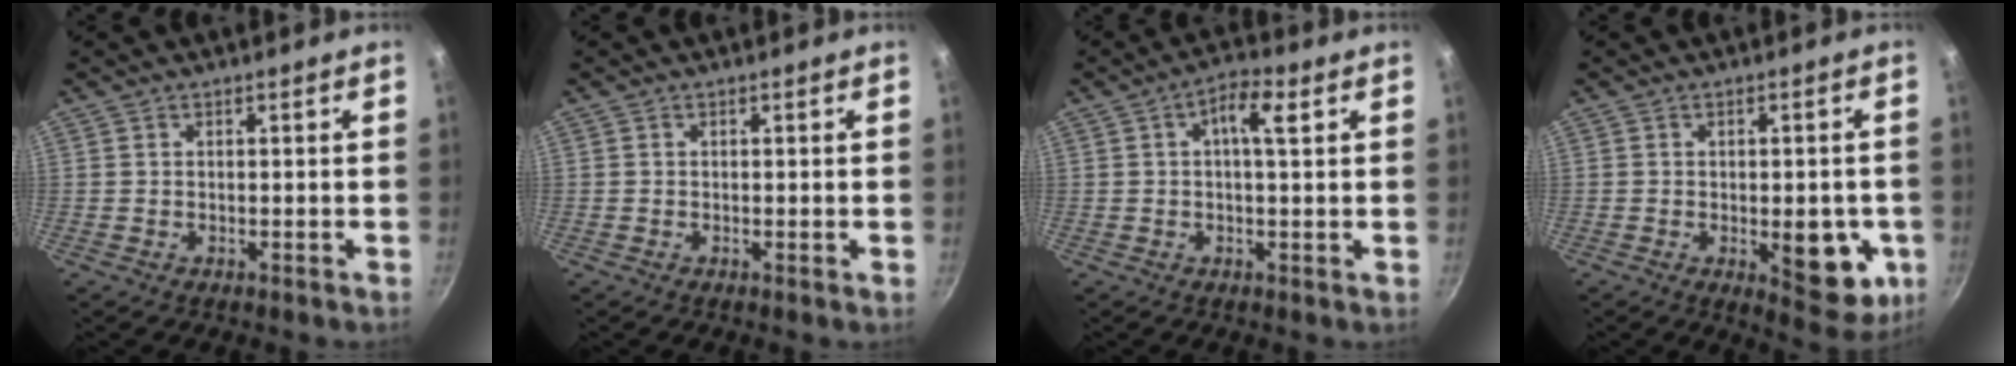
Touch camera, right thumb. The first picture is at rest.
{"total": 0.0}
{"total": 5.3, "force": [1.5, 1.7, 4.8], "torque": [-0.075, 0.006, 0.020]}
{"total": 11.6, "force": [-2.6, 5.2, 10.0], "torque": [-0.087, -0.005, -0.027]}